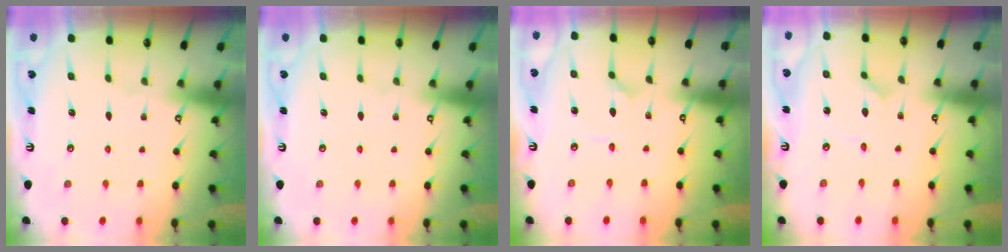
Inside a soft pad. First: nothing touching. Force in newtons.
{"total": 0.0}
{"total": 2.4, "press": 2.4, "slide": 0.2}
{"total": 0.0}